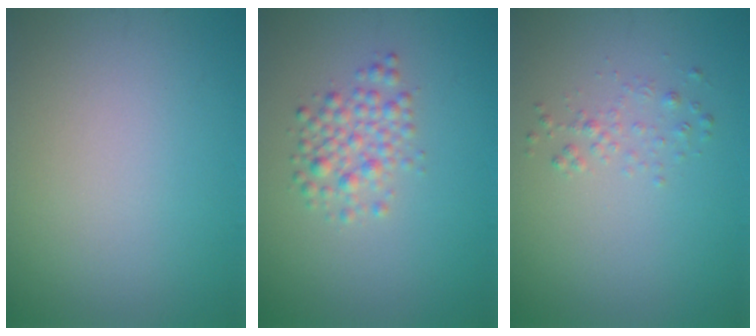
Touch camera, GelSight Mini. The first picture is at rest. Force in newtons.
{"total": 2.6, "press": 2.6, "slide": 0.1}
{"total": 1.0, "press": 1.0, "slide": 0.1}